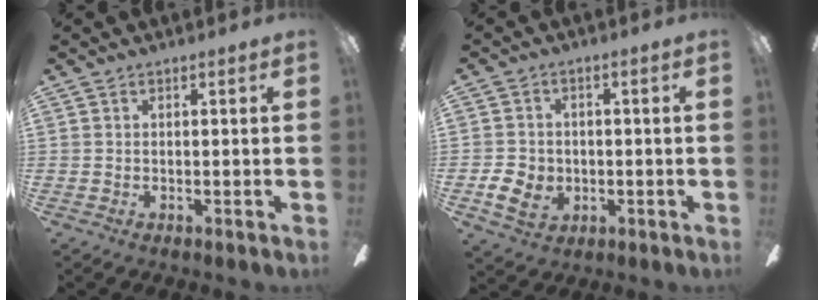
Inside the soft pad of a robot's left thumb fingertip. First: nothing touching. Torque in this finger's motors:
{"motor_torque": [0.08, 0.13, -0.16, 0.08, 0.03]}